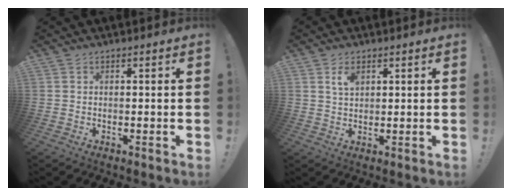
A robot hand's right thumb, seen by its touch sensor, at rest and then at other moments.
{"total": 3.7, "force": [1.9, 2.1, 2.4], "torque": [-0.029, -0.007, 0.029]}